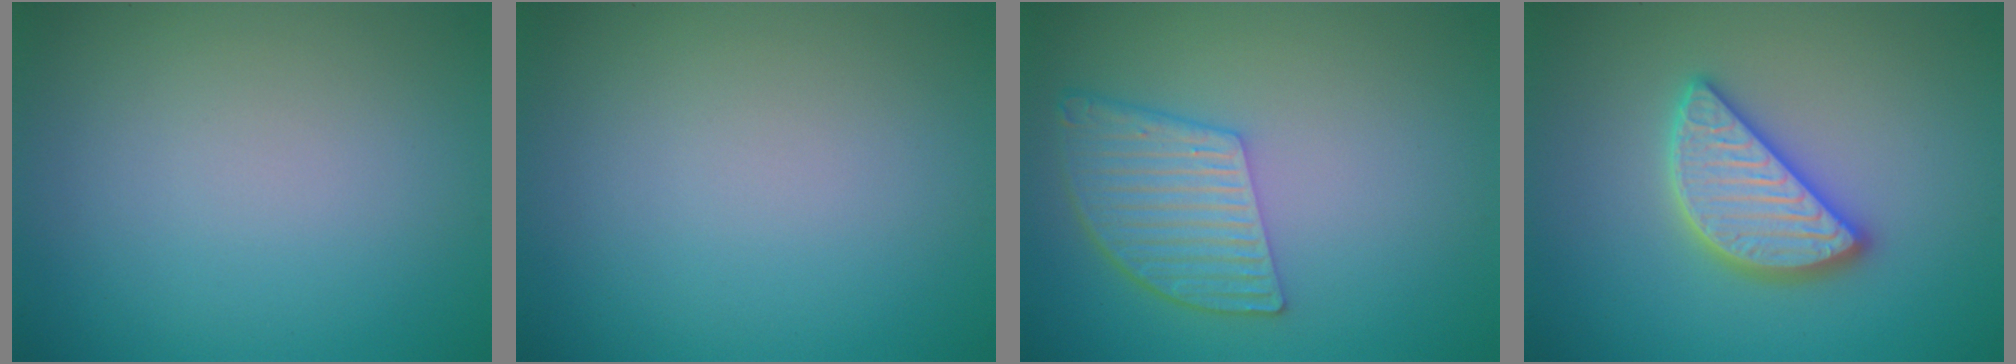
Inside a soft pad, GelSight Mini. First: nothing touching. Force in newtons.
{"total": 0.0}
{"total": 5.3, "press": 4.1, "slide": 3.3}
{"total": 4.1, "press": 4.1, "slide": 0.3}